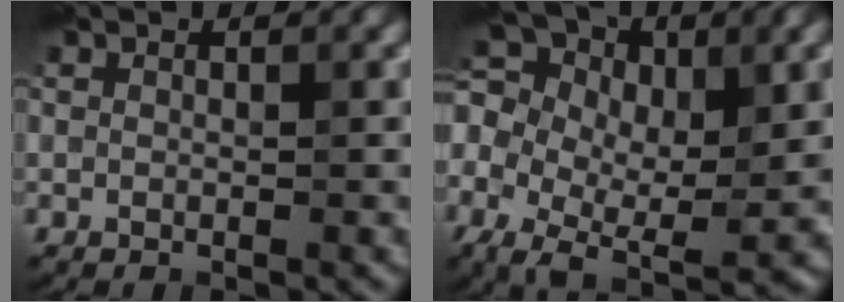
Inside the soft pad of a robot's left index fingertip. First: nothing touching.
{"total": 10.8, "force": [0.0, 7.2, 8.1], "torque": [-0.162, 0.001, 0.016]}